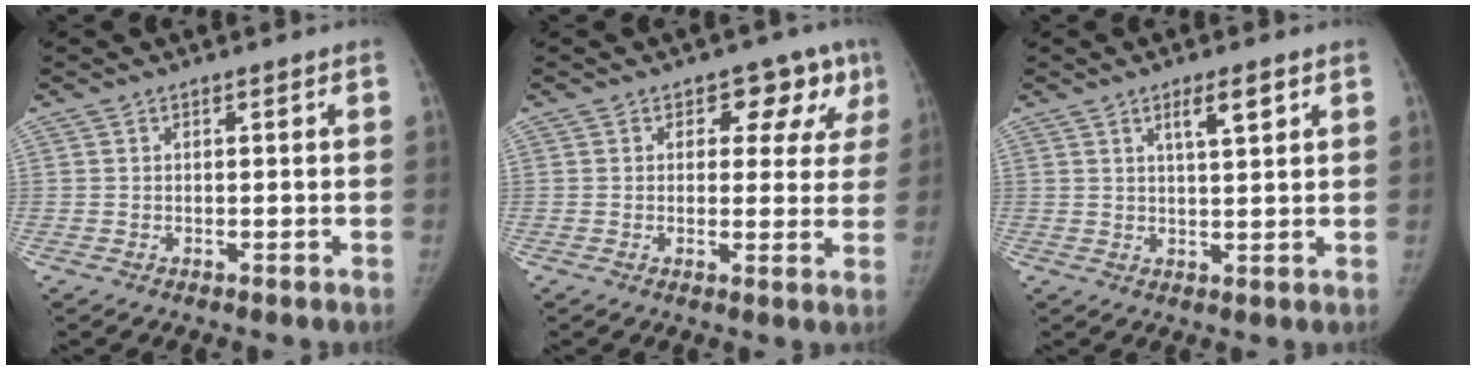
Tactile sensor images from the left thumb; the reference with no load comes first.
{"total": 7.9, "force": [3.6, 5.3, 4.6], "torque": [0.000, -0.007, 0.036]}
{"total": 4.5, "force": [2.3, 1.0, 3.7], "torque": [-0.061, -0.011, 0.042]}